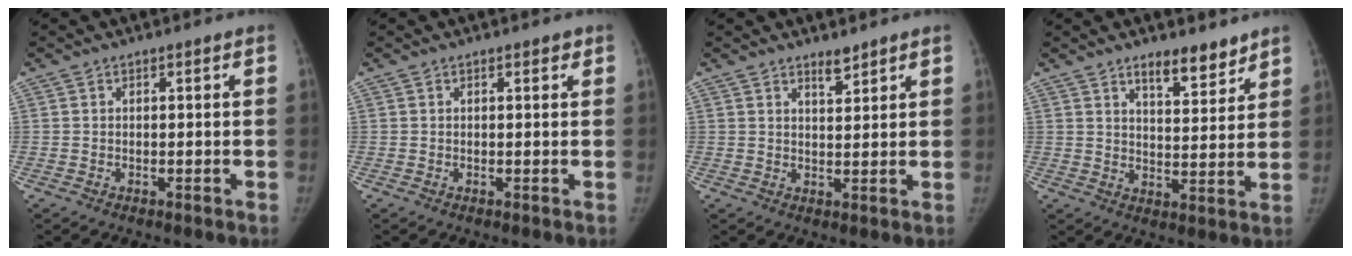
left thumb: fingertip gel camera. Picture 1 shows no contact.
{"total": 0.8, "force": [0.5, 0.4, 0.5], "torque": [-0.004, -0.002, 0.005]}
{"total": 2.5, "force": [2.2, 0.7, 1.1], "torque": [-0.010, -0.021, 0.039]}
{"total": 7.3, "force": [5.6, 2.6, 3.9], "torque": [-0.036, -0.042, 0.087]}